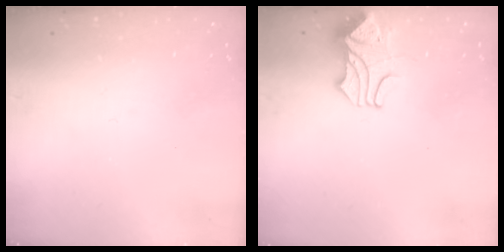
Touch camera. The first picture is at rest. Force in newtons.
{"total": 1.9, "press": 1.6, "slide": 1.0}